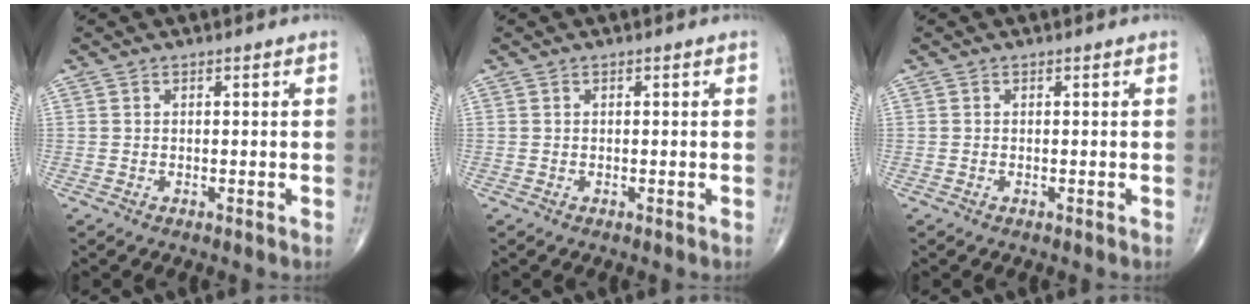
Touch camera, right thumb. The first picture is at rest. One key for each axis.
{"total": 0.0}
{"total": 0.0}